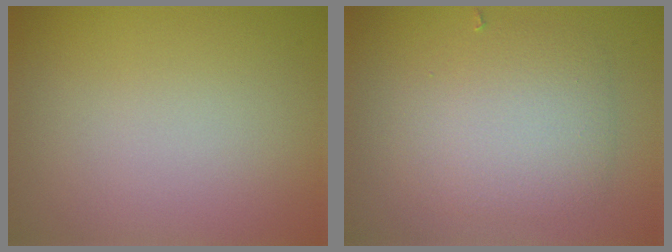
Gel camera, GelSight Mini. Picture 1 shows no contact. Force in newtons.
{"total": 4.6, "press": 4.6, "slide": 0.1}